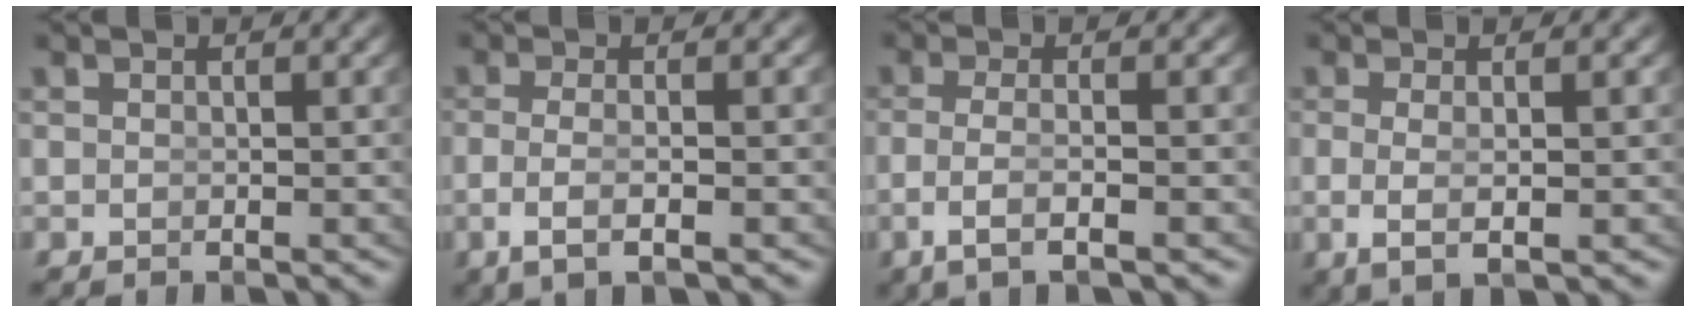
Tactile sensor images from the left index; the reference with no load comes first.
{"total": 3.4, "force": [-1.4, 0.4, 3.1], "torque": [-0.075, -0.015, -0.011]}
{"total": 3.4, "force": [-1.5, 0.5, 3.1], "torque": [-0.078, -0.018, -0.013]}
{"total": 3.3, "force": [-0.6, 0.7, 3.2], "torque": [-0.070, -0.016, 0.006]}